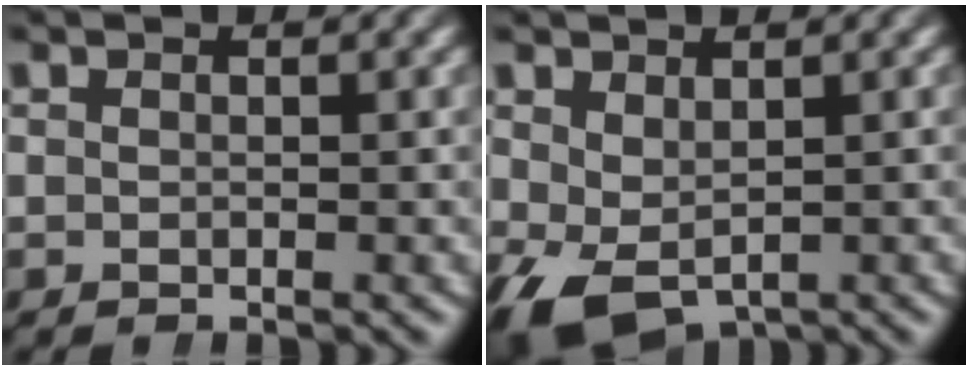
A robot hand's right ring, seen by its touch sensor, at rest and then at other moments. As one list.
[{"total": 4.9, "force": [-2.8, 2.9, 2.8], "torque": [-0.068, -0.036, -0.021]}]